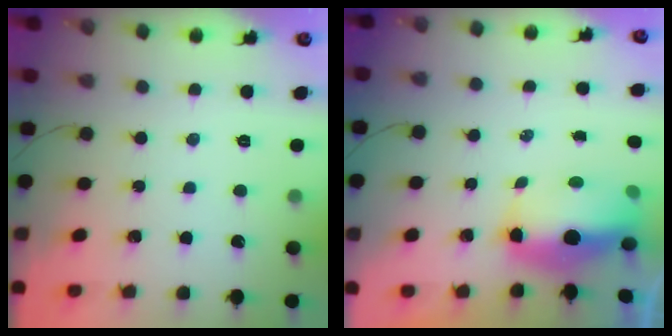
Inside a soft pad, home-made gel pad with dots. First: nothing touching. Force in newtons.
{"total": 9.7, "press": 9.5, "slide": 1.9}